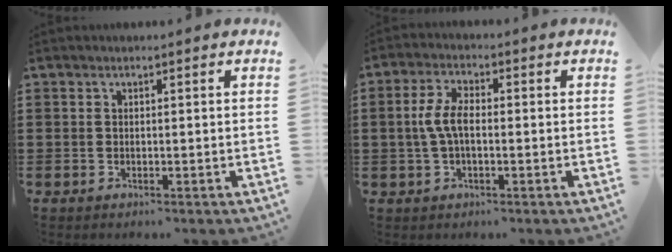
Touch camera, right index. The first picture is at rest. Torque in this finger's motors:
{"motor_torque": [0.60, -0.43, 0.32, 0.14]}